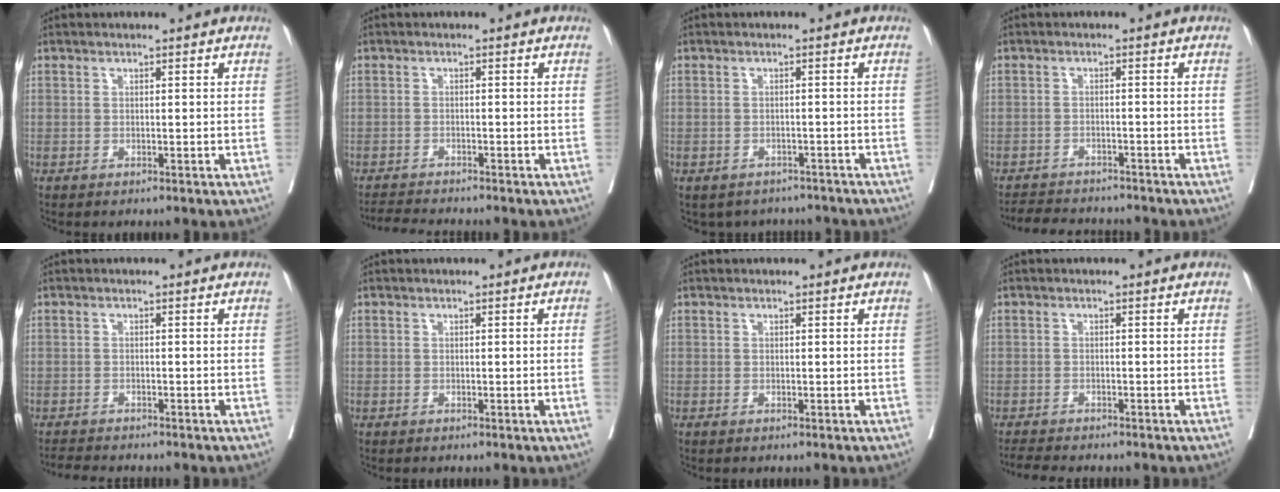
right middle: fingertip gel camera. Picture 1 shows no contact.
{"total": 3.5, "force": [-3.4, -0.6, 0.6], "torque": [-0.013, -0.019, -0.058]}
{"total": 7.4, "force": [-6.6, 3.3, 0.6], "torque": [0.002, 0.015, -0.074]}
{"total": 7.2, "force": [-6.9, 1.3, 1.7], "torque": [-0.024, -0.004, -0.101]}
{"total": 3.5, "force": [-3.3, 0.2, 0.9], "torque": [-0.013, -0.014, -0.054]}
{"total": 0.5, "force": [-0.1, -0.2, 0.5], "torque": [-0.005, -0.001, 0.001]}
{"total": 0.0}
{"total": 4.3, "force": [-4.0, 0.4, 1.6], "torque": [-0.023, -0.013, -0.063]}